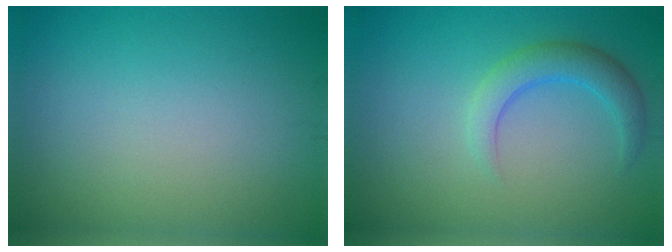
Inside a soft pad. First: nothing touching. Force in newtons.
{"total": 3.0, "press": 3.0, "slide": 0.2}